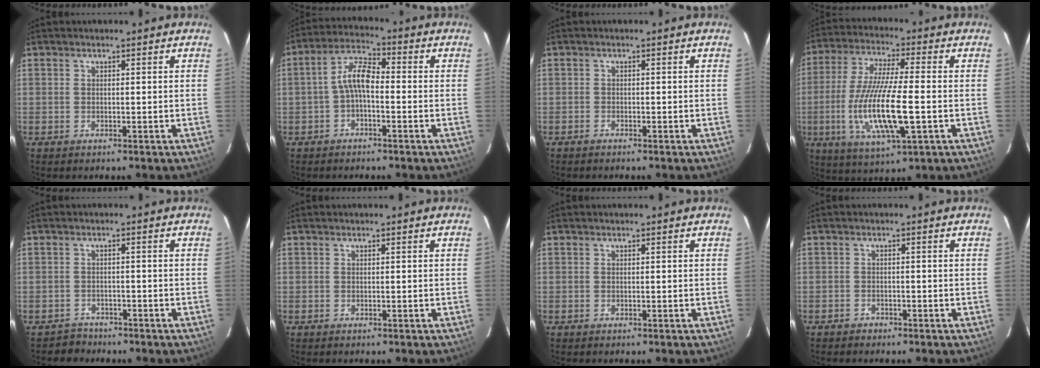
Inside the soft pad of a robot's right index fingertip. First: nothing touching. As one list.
[{"total": 5.1, "force": [-1.7, 2.0, 4.4], "torque": [-0.095, 0.020, -0.036]}, {"total": 0.9, "force": [-0.8, -0.1, -0.5], "torque": [0.006, 0.001, -0.015]}, {"total": 15.9, "force": [-3.5, 2.9, 15.2], "torque": [-0.304, -0.021, -0.063]}, {"total": 3.0, "force": [-2.4, 1.4, -1.0], "torque": [0.012, 0.010, -0.041]}, {"total": 0.0}, {"total": 0.0}, {"total": 1.7, "force": [-1.4, 0.7, -0.5], "torque": [0.002, 0.005, -0.026]}]